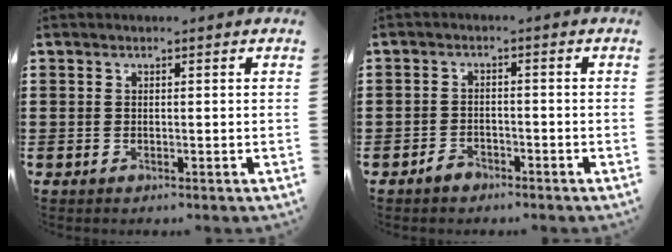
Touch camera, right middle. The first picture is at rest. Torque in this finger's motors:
{"motor_torque": [1.03, -0.18, 0.09, 0.12]}